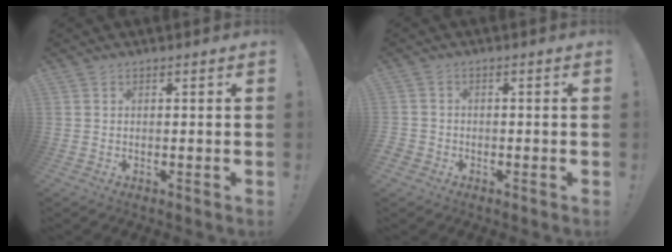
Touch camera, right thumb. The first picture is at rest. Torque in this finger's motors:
{"motor_torque": [1.06, 0.36, 0.50, -0.64, 0.00]}